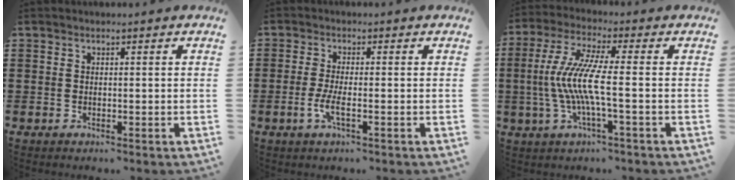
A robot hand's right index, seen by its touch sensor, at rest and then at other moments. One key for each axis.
{"total": 4.0, "fx": -1.4, "fy": 0.7, "fz": 3.7, "tx": -0.090, "ty": -0.012, "tz": -0.034}
{"total": 9.1, "fx": -1.6, "fy": 0.8, "fz": 9.0, "tx": -0.206, "ty": -0.021, "tz": -0.043}